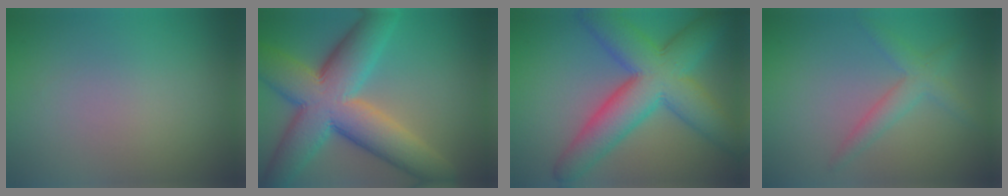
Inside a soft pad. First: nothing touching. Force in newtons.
{"total": 12.6, "press": 12.5, "slide": 0.8}
{"total": 10.8, "press": 10.8, "slide": 0.2}
{"total": 2.6, "press": 2.6, "slide": 0.1}